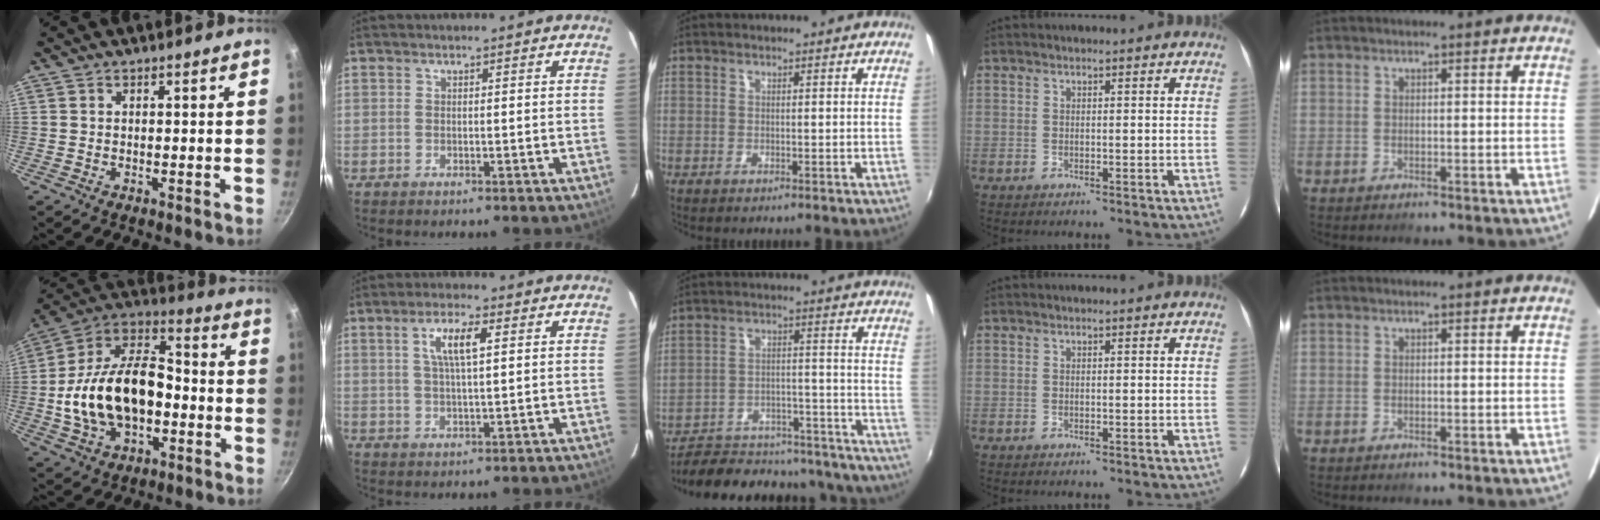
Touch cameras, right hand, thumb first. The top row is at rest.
{"thumb": {"total": 21.8, "force": [-3.3, 13.6, 16.7], "torque": [-0.285, 0.052, -0.065]}, "index": {"total": 6.0, "force": [2.0, 1.3, 5.6], "torque": [-0.104, 0.005, 0.037]}, "middle": {"total": 30.7, "force": [-27.3, 8.8, 10.8], "torque": [-0.191, 0.015, -0.341]}}